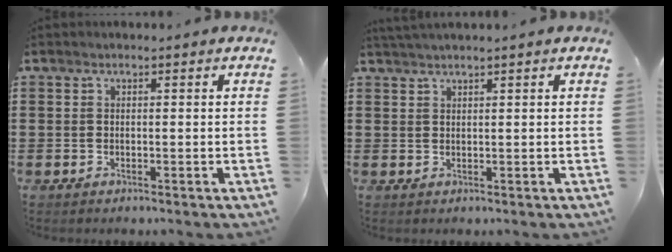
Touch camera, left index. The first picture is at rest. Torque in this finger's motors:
{"motor_torque": [0.27, -0.10, 0.13, 0.05]}